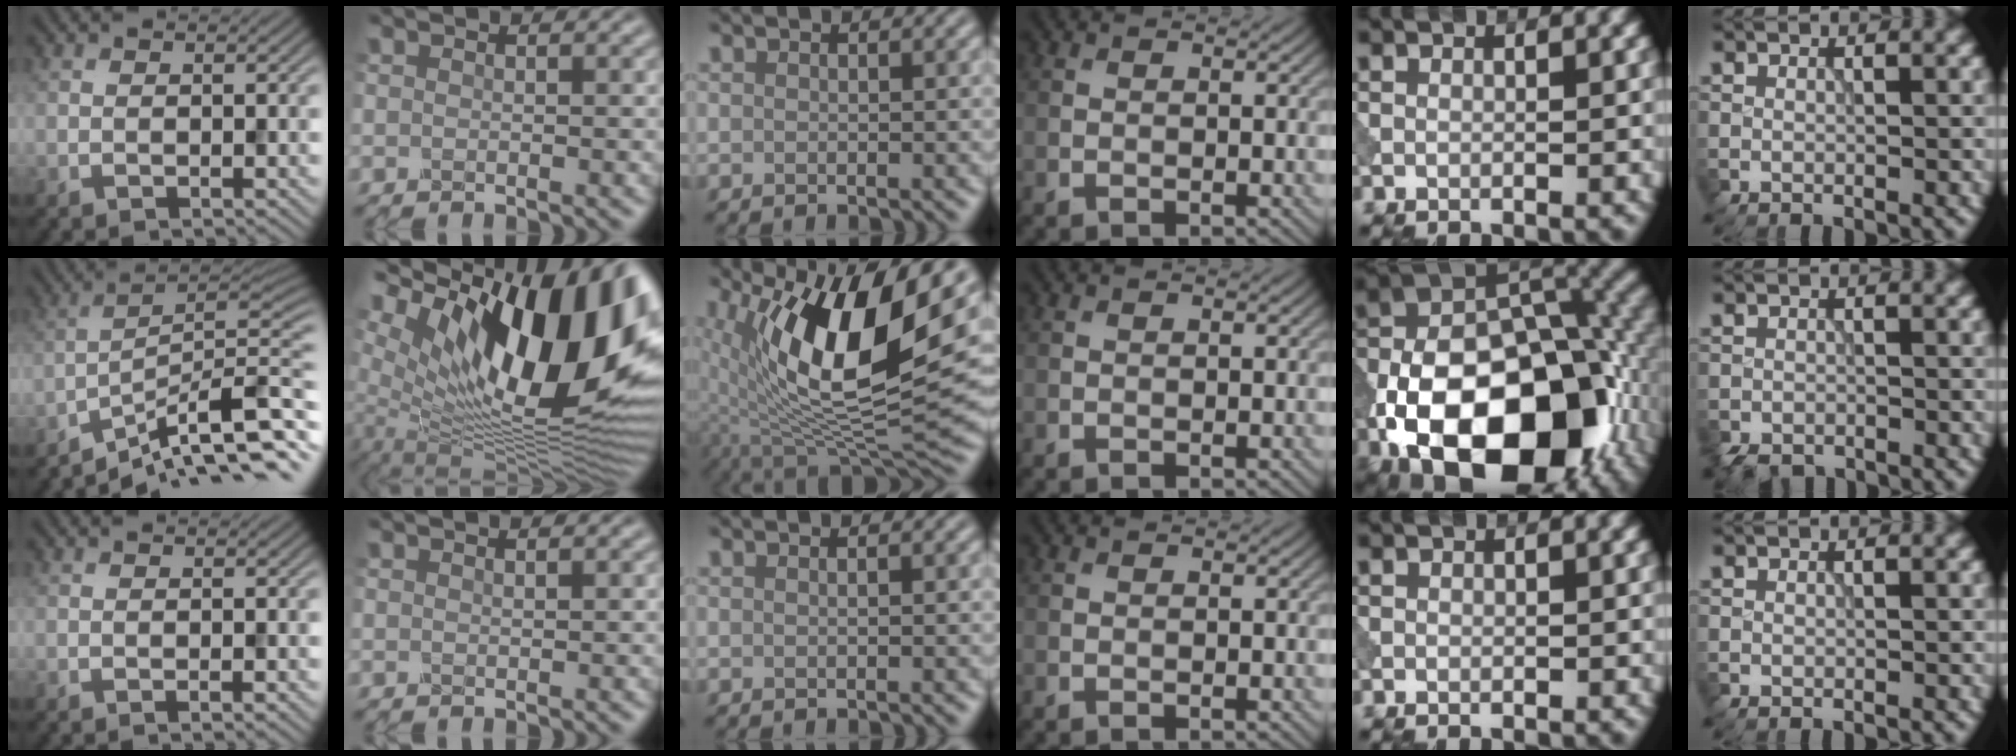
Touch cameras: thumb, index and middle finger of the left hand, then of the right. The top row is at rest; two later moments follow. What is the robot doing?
{"motion": "dispense", "object": "dispenser bottle"}